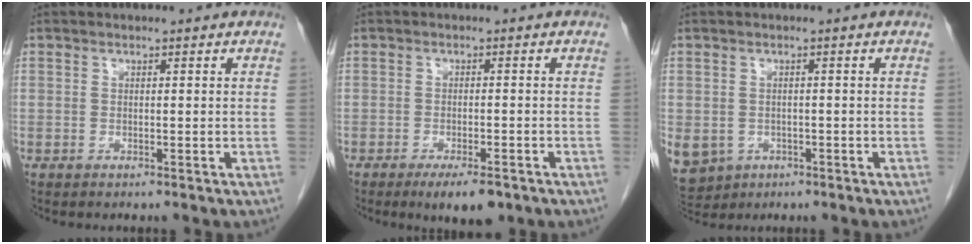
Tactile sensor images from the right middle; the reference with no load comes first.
{"total": 5.4, "force": [-3.6, 1.4, 3.8], "torque": [-0.055, -0.007, -0.049]}
{"total": 13.3, "force": [-5.3, 11.1, 5.2], "torque": [-0.164, -0.010, -0.065]}